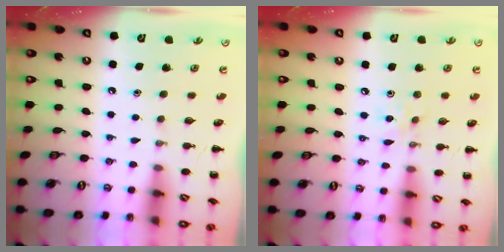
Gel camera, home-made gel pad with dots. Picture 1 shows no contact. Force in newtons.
{"total": 3.0, "press": 2.8, "slide": 1.0}